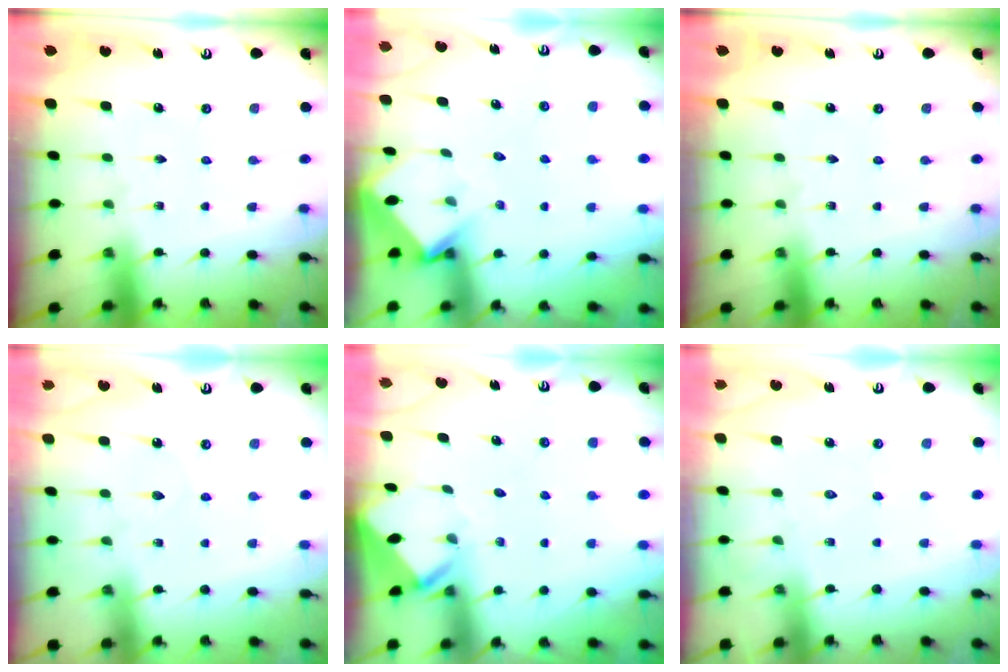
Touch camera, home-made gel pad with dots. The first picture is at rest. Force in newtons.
{"total": 3.6, "press": 3.6, "slide": 0.2}
{"total": 0.0}
{"total": 3.0, "press": 3.0, "slide": 0.5}
{"total": 3.6, "press": 3.6, "slide": 0.3}
{"total": 6.7, "press": 6.7, "slide": 0.8}